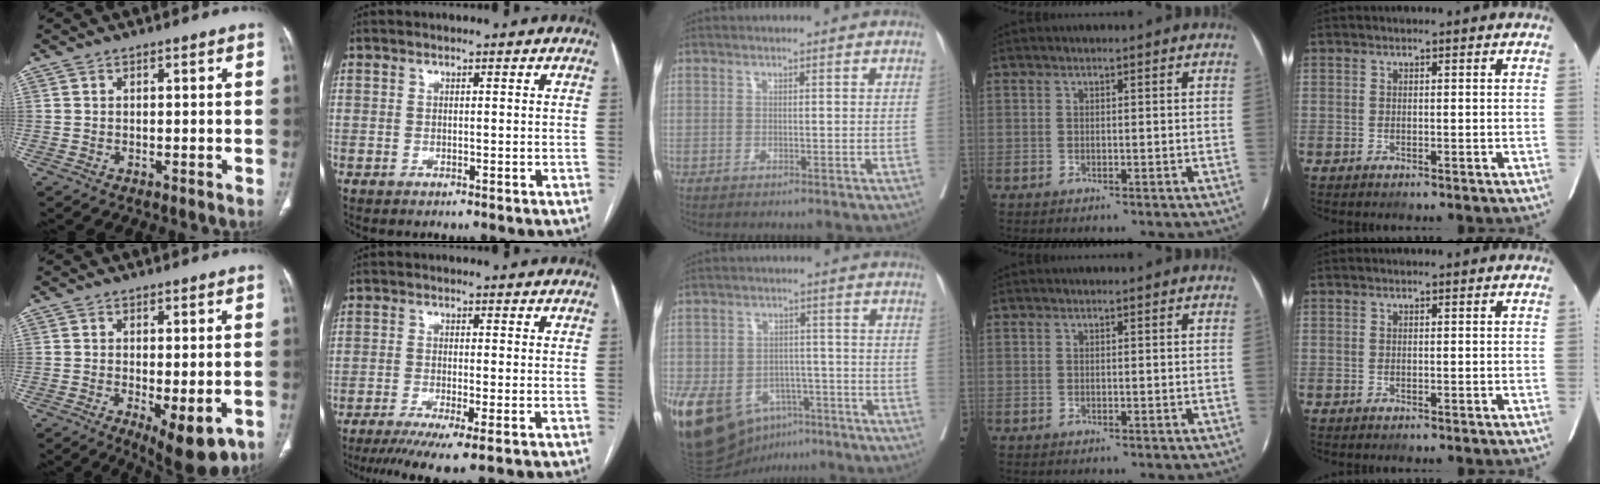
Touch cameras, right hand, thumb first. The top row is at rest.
{"thumb": {"total": 9.8, "force": [-3.6, 3.7, 8.3], "torque": [-0.112, -0.014, -0.046]}, "index": {"total": 8.0, "force": [-5.4, 0.2, 5.9], "torque": [-0.092, -0.020, -0.087]}, "middle": {"total": 17.7, "force": [-9.0, 11.8, 9.7], "torque": [-0.214, 0.006, -0.130]}}